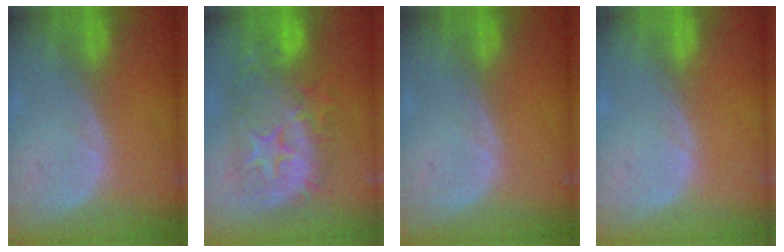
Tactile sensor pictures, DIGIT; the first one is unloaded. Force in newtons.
{"total": 12.0, "press": 11.9, "slide": 1.2}
{"total": 0.0}
{"total": 0.0}